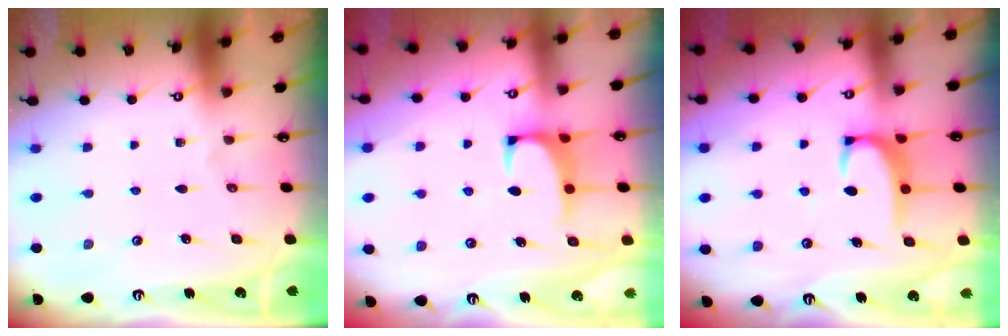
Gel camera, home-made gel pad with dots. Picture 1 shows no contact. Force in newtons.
{"total": 1.2, "press": 1.0, "slide": 0.7}
{"total": 3.2, "press": 3.1, "slide": 0.4}